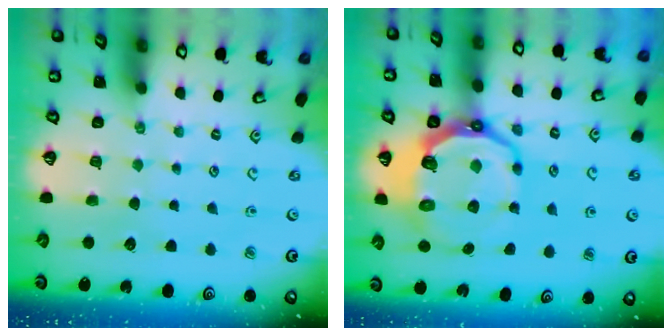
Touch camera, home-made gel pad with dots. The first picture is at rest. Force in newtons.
{"total": 13.2, "press": 12.4, "slide": 4.4}